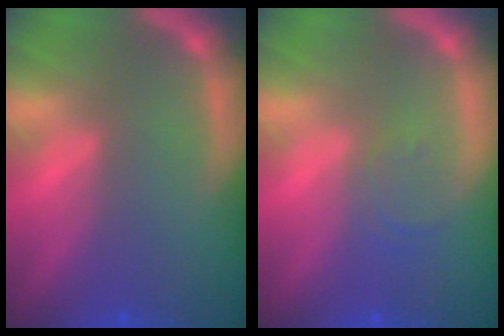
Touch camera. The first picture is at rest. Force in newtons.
{"total": 1.9}